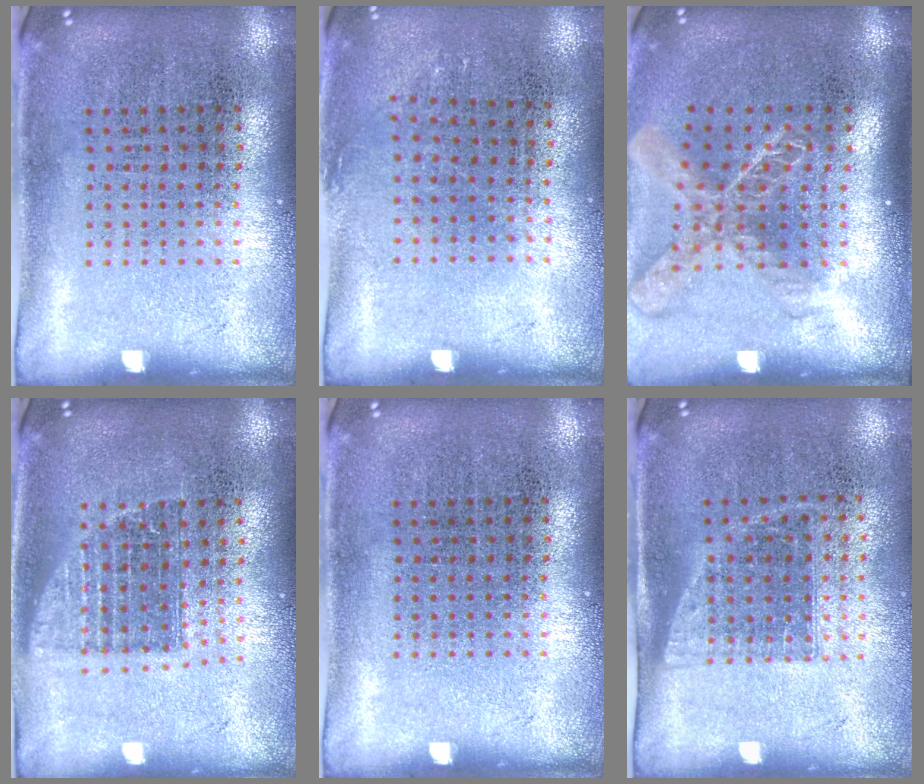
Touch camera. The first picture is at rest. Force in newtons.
{"total": 0.9, "press": 0.6, "slide": 0.6}
{"total": 2.0, "press": 1.5, "slide": 1.2}
{"total": 1.3, "press": 1.1, "slide": 0.7}
{"total": 0.0}
{"total": 1.1, "press": 0.9, "slide": 0.6}